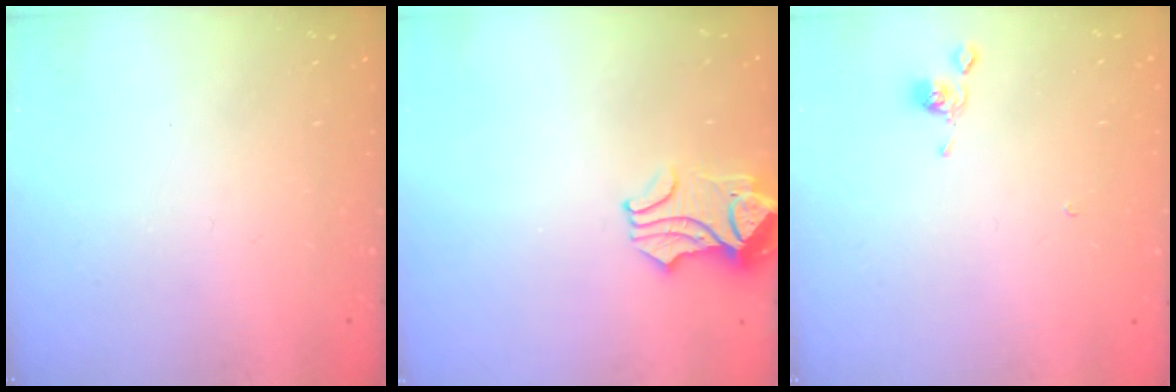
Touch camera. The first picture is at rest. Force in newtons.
{"total": 1.9, "press": 1.7, "slide": 1.0}
{"total": 1.7, "press": 1.7, "slide": 0.3}